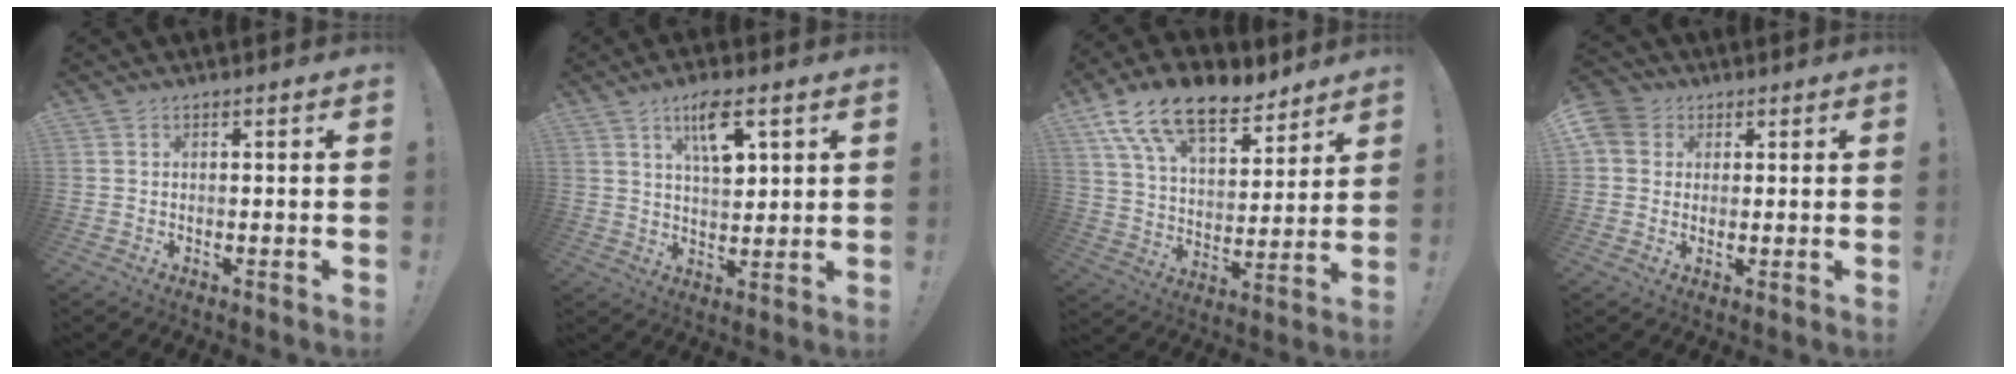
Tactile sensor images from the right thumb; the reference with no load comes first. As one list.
[{"total": 10.4, "force": [4.9, 4.0, 8.2], "torque": [-0.127, -0.012, 0.080]}, {"total": 17.9, "force": [12.0, 8.7, 9.9], "torque": [-0.168, -0.079, 0.217]}, {"total": 6.5, "force": [2.1, 5.8, 2.1], "torque": [-0.043, -0.005, 0.042]}]